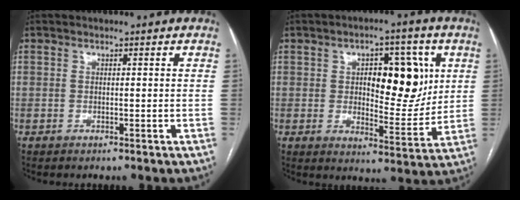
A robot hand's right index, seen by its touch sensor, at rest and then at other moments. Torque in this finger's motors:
{"motor_torque": [0.83, 0.56, 0.22, 0.06]}